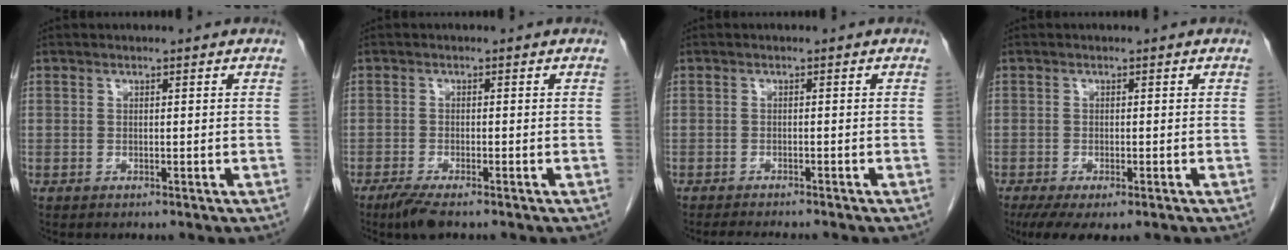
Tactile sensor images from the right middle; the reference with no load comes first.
{"total": 3.8, "force": [-2.8, 0.5, 2.6], "torque": [-0.053, -0.012, -0.051]}
{"total": 4.8, "force": [-4.3, 0.5, 2.1], "torque": [-0.024, -0.008, -0.059]}
{"total": 6.7, "force": [-4.5, 2.2, 4.4], "torque": [-0.064, -0.015, -0.070]}